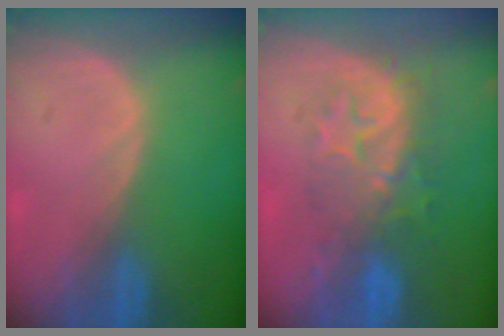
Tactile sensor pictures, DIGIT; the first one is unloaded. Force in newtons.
{"total": 8.4, "press": 8.2, "slide": 2.0}